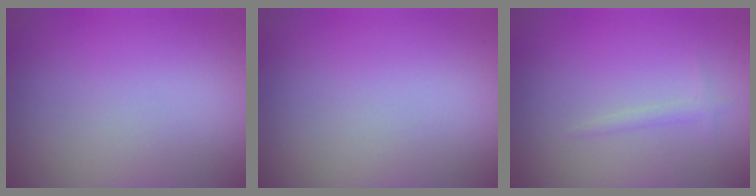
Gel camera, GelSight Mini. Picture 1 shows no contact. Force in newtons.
{"total": 0.0}
{"total": 0.7, "press": 0.7, "slide": 0.1}